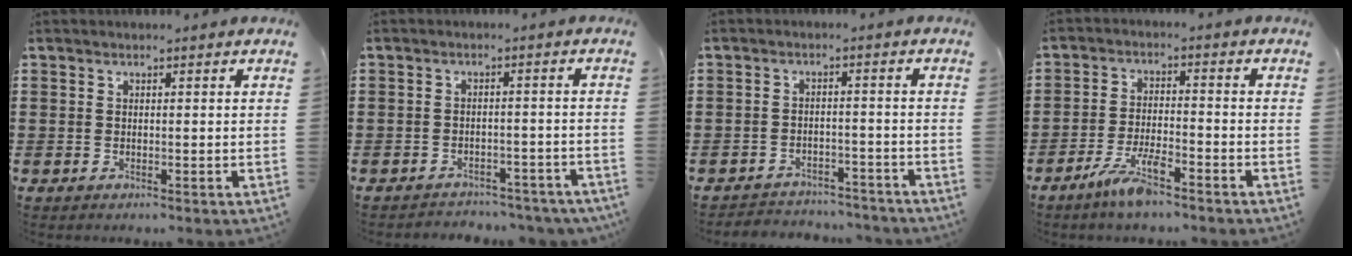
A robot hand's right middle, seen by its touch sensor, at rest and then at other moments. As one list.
[{"total": 2.6, "force": [-2.6, 0.4, 0.0], "torque": [-0.008, 0.001, -0.056]}, {"total": 3.3, "force": [-3.3, 0.4, 0.0], "torque": [-0.006, 0.001, -0.071]}, {"total": 5.8, "force": [-4.1, 1.2, 3.9], "torque": [-0.082, -0.002, -0.078]}]